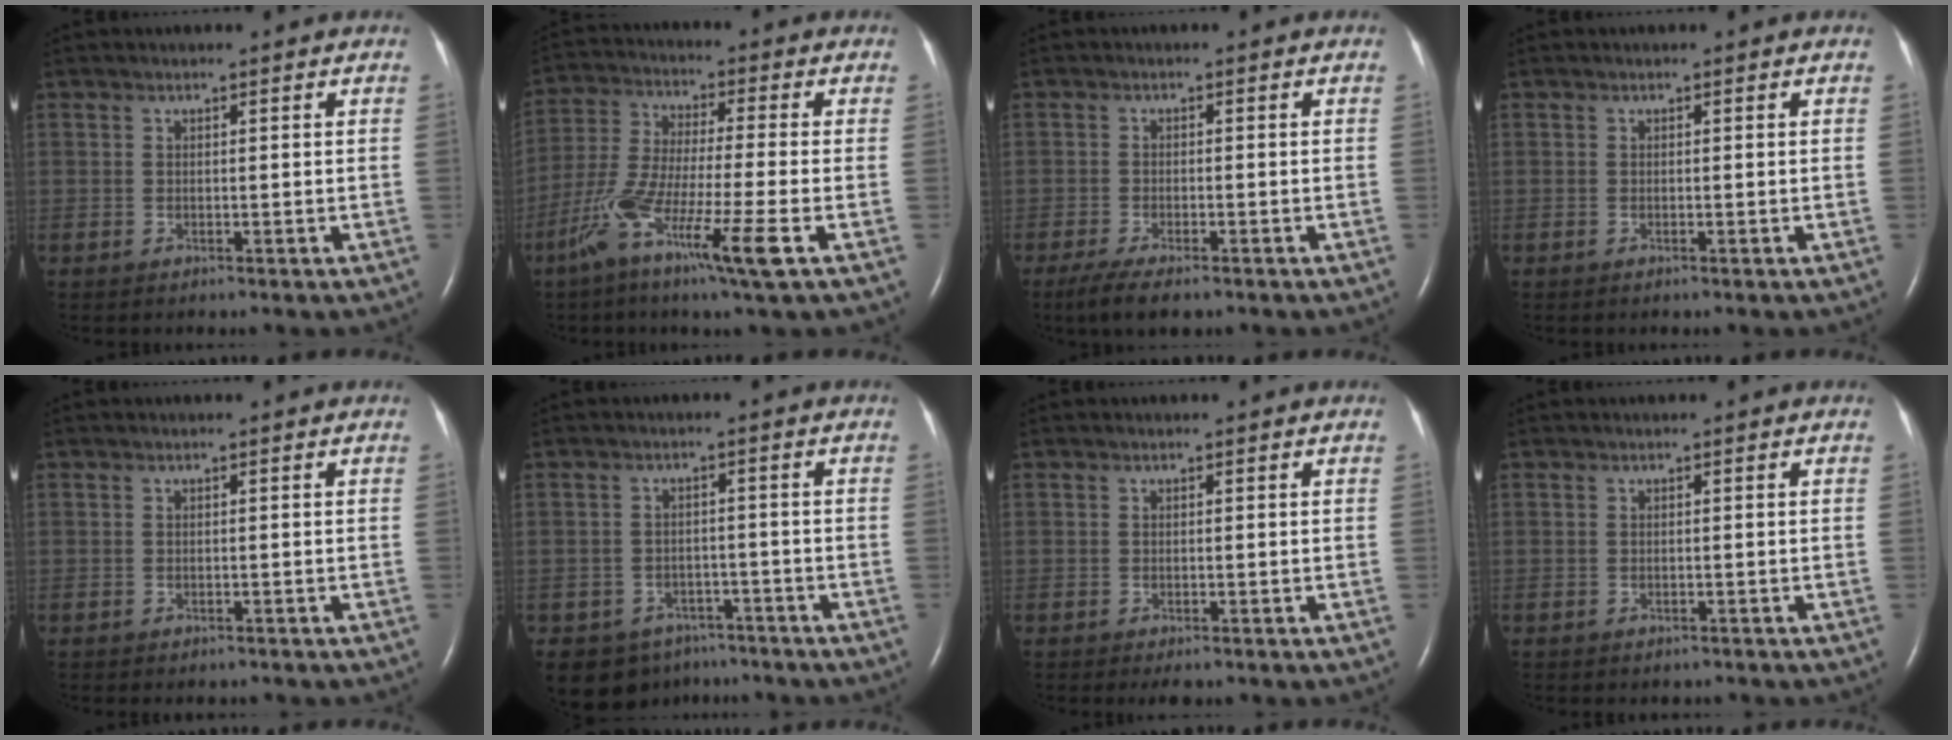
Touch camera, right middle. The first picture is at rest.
{"total": 12.0, "force": [-5.7, -0.3, 10.5], "torque": [-0.219, -0.022, -0.113]}
{"total": 5.9, "force": [-4.2, 1.5, 3.8], "torque": [-0.071, -0.014, -0.065]}
{"total": 0.0}
{"total": 1.6, "force": [-1.4, 0.6, 0.5], "torque": [-0.013, -0.002, -0.014]}
{"total": 8.0, "force": [-5.7, 5.5, 1.1], "torque": [-0.021, 0.013, -0.073]}
{"total": 1.6, "force": [-1.1, 0.6, 0.9], "torque": [-0.012, -0.003, -0.010]}
{"total": 1.2, "force": [-1.0, 0.6, 0.2], "torque": [-0.010, 0.000, -0.011]}